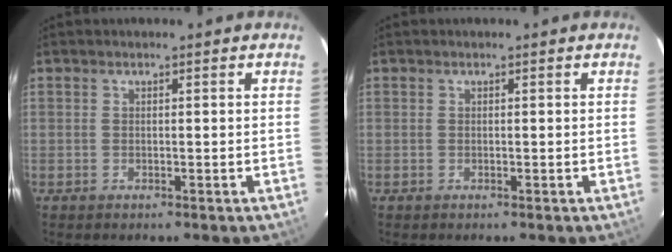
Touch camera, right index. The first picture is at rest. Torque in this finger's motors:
{"motor_torque": [0.00, 0.00, 0.00, 0.00]}